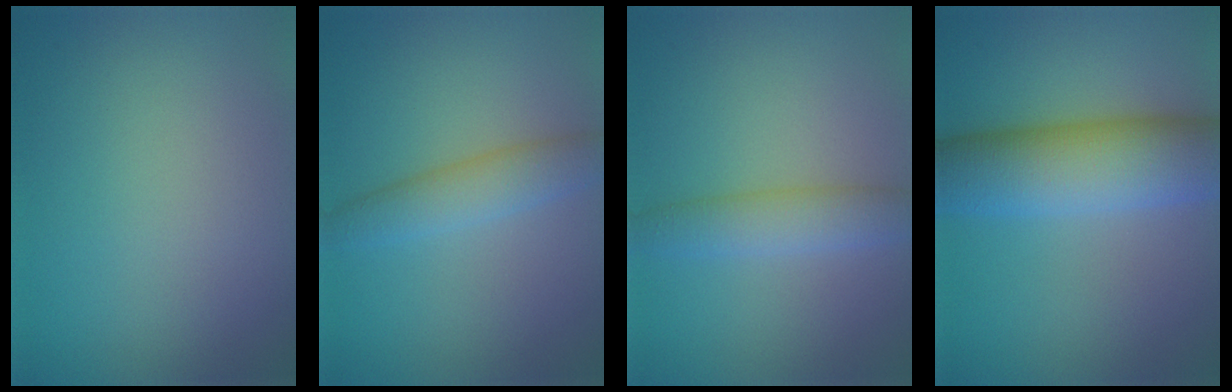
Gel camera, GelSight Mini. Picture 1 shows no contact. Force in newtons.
{"total": 2.9, "press": 2.9, "slide": 0.2}
{"total": 3.0, "press": 3.0, "slide": 0.1}
{"total": 8.7, "press": 8.7, "slide": 0.4}